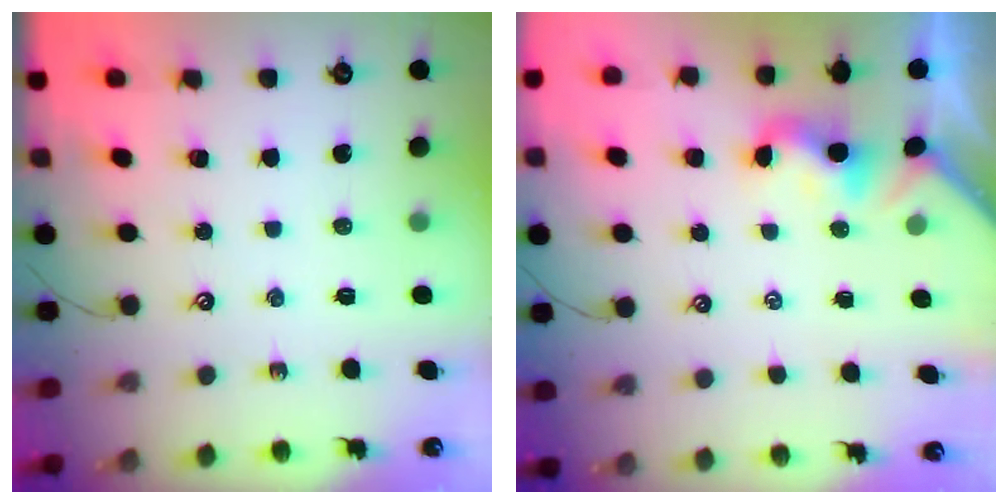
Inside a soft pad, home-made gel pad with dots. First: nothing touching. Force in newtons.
{"total": 1.9, "press": 1.8, "slide": 0.6}